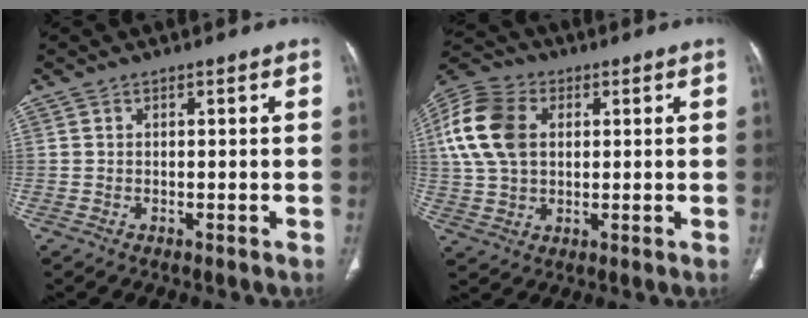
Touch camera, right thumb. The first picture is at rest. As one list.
[{"total": 14.7, "force": [3.0, 10.4, 10.0], "torque": [-0.201, 0.013, 0.054]}]